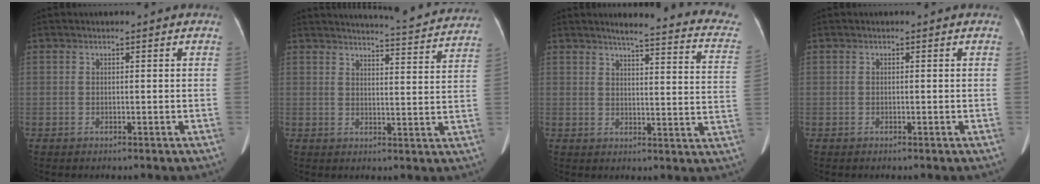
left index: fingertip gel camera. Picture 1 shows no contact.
{"total": 16.6, "force": [16.0, 0.2, 4.4], "torque": [-0.065, -0.047, 0.183]}
{"total": 19.9, "force": [18.2, 1.5, 7.8], "torque": [-0.083, -0.064, 0.188]}
{"total": 0.0}